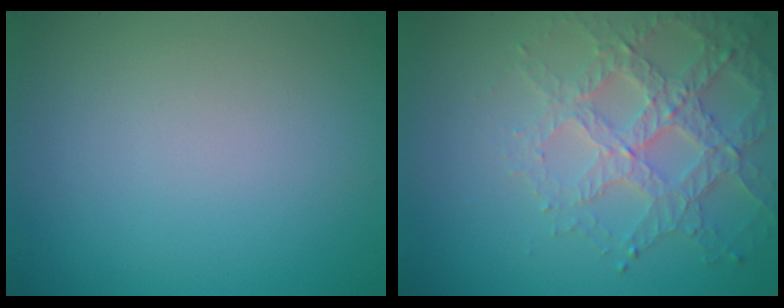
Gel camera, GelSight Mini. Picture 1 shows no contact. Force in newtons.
{"total": 4.5, "press": 4.0, "slide": 2.0}